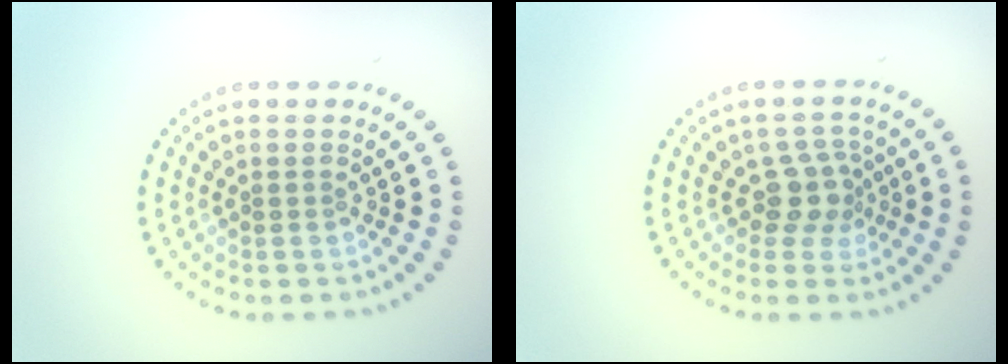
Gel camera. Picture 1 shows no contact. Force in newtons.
{"total": 2.8, "press": 2.2, "slide": 1.7}